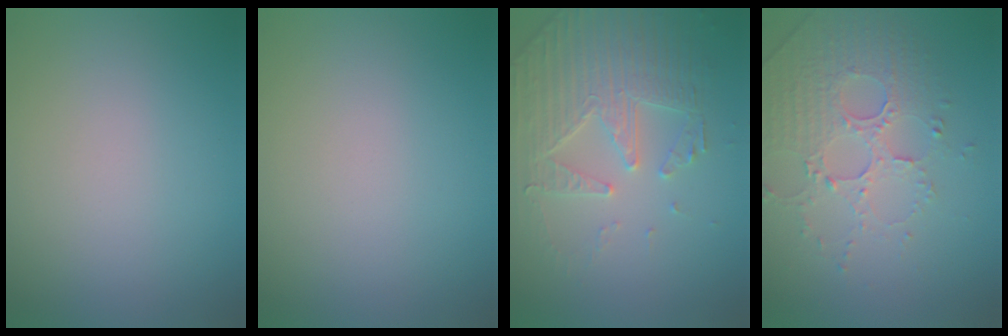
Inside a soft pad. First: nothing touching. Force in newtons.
{"total": 0.0}
{"total": 4.4, "press": 4.2, "slide": 1.3}
{"total": 5.1, "press": 3.6, "slide": 3.6}